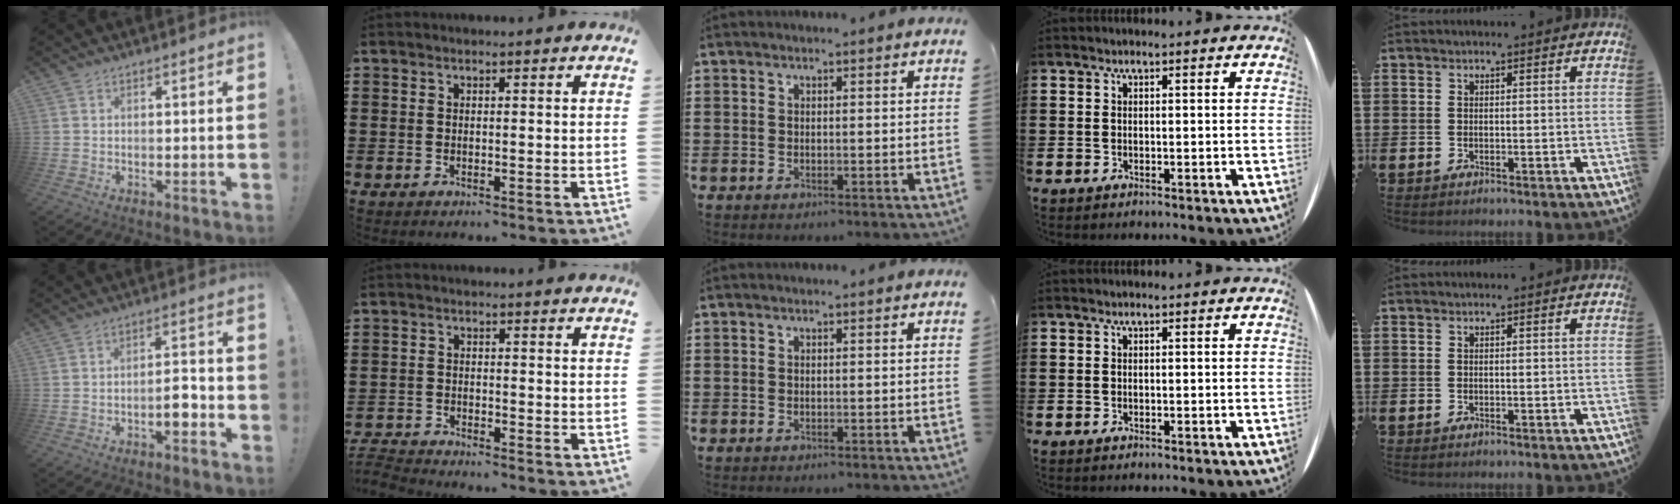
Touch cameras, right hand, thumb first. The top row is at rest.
{"thumb": {"total": 5.5, "force": [-2.6, 1.7, 4.5], "torque": [-0.061, 0.012, -0.044]}, "index": {"total": 2.7, "force": [-2.7, 0.0, -0.1], "torque": [-0.011, -0.003, -0.062]}}